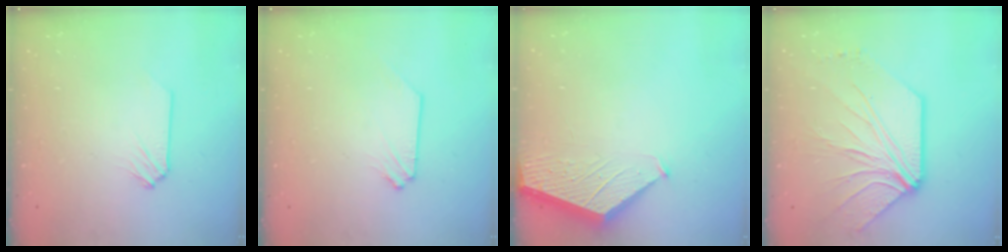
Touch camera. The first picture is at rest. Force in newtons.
{"total": 0.0}
{"total": 1.6, "press": 1.6, "slide": 0.2}
{"total": 10.5, "press": 10.4, "slide": 1.6}